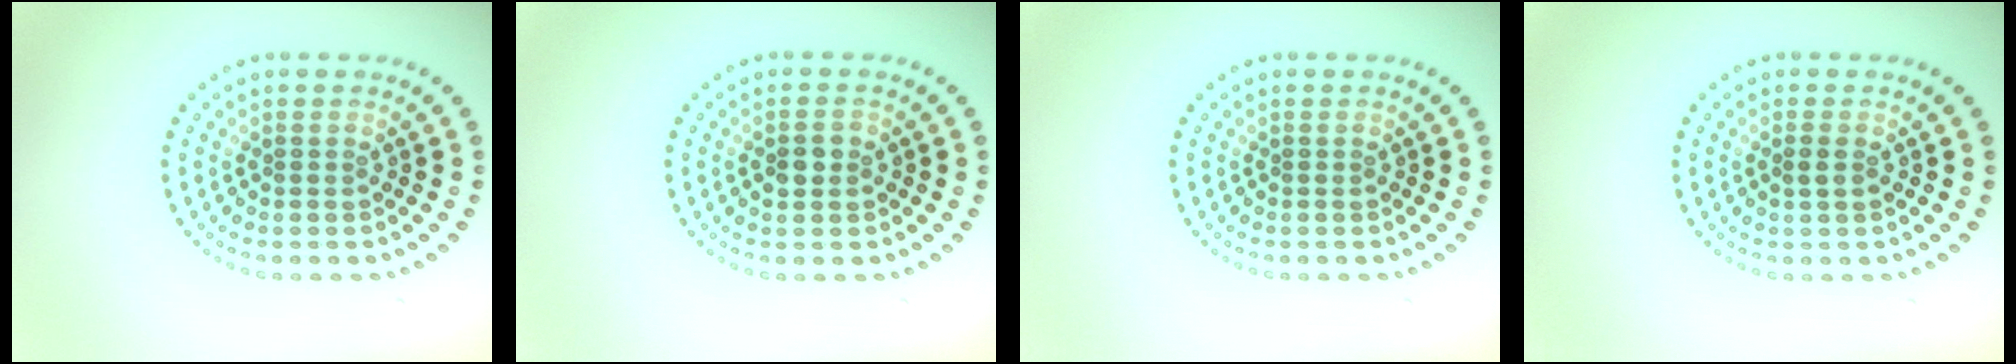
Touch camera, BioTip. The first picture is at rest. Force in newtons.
{"total": 2.2, "press": 2.2, "slide": 0.1}
{"total": 0.0}
{"total": 1.1, "press": 1.1, "slide": 0.2}